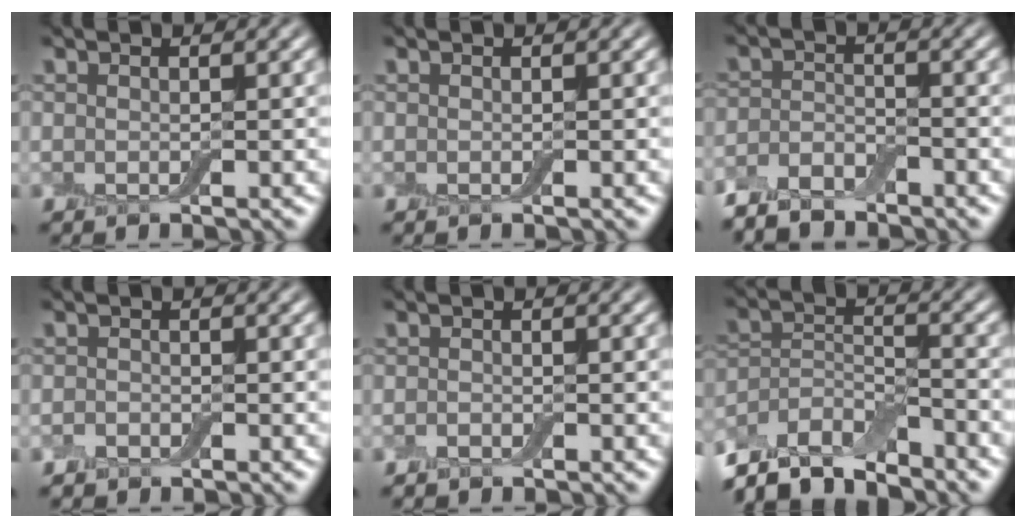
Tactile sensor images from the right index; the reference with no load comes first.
{"total": 0.0}
{"total": 3.5, "force": [-3.1, 1.3, 1.1], "torque": [-0.023, -0.002, -0.065]}
{"total": 1.0, "force": [-0.8, 0.6, 0.1], "torque": [-0.003, 0.001, -0.018]}
{"total": 0.7, "force": [-0.6, 0.3, 0.2], "torque": [-0.005, 0.000, -0.012]}
{"total": 8.0, "force": [-7.0, 2.7, 2.9], "torque": [-0.055, -0.002, -0.139]}